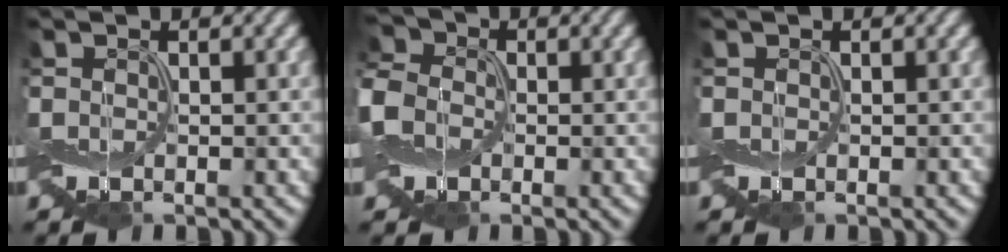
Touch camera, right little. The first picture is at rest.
{"total": 5.3, "force": [-1.1, 4.4, 2.8], "torque": [-0.092, 0.006, -0.031]}
{"total": 0.0}